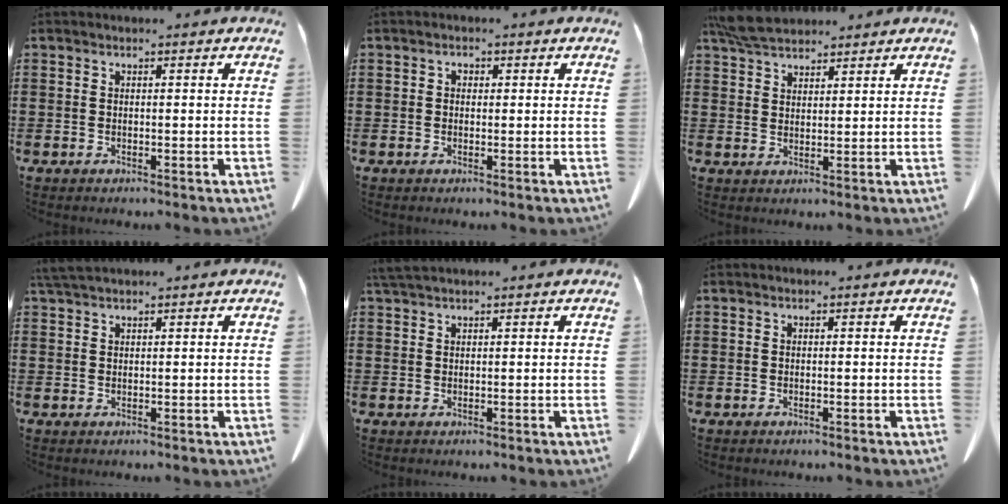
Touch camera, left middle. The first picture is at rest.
{"total": 0.8, "force": [0.1, 0.6, 0.5], "torque": [-0.013, 0.003, 0.002]}
{"total": 5.3, "force": [4.8, 1.4, 2.0], "torque": [-0.051, -0.007, 0.091]}
{"total": 2.2, "force": [1.8, 0.2, 1.2], "torque": [-0.028, 0.000, 0.035]}
{"total": 1.9, "force": [1.6, 0.1, 1.0], "torque": [-0.023, -0.001, 0.031]}
{"total": 0.0}